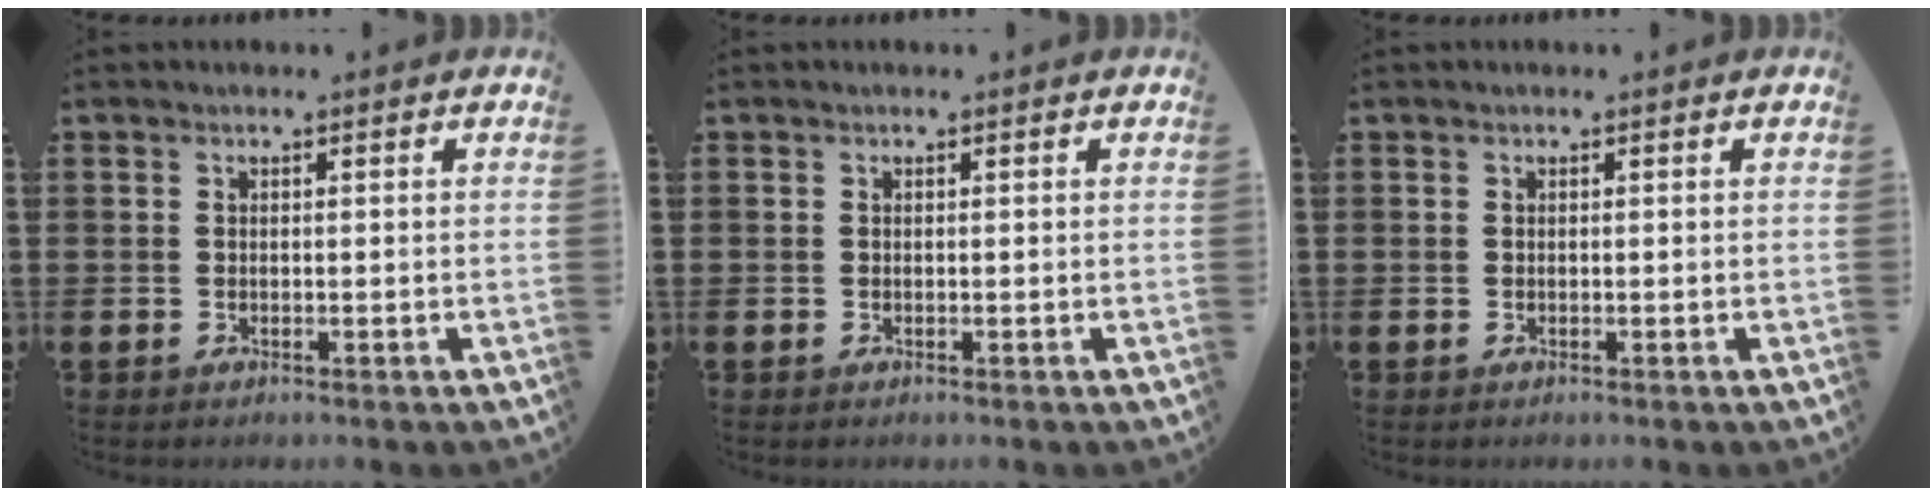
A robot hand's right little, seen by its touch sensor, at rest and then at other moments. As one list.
[{"total": 0.0}, {"total": 0.0}]